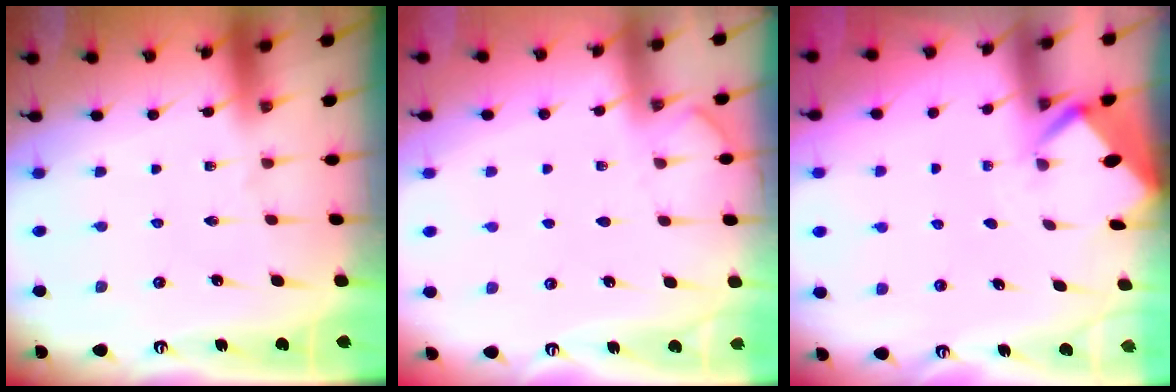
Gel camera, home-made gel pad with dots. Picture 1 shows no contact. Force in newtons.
{"total": 2.4, "press": 2.4, "slide": 0.4}
{"total": 2.8, "press": 2.8, "slide": 0.2}